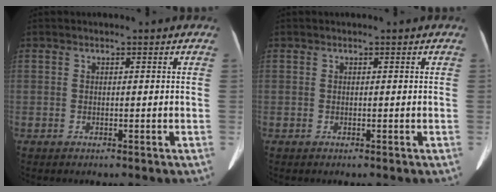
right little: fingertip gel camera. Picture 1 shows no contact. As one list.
[{"total": 0.0}]